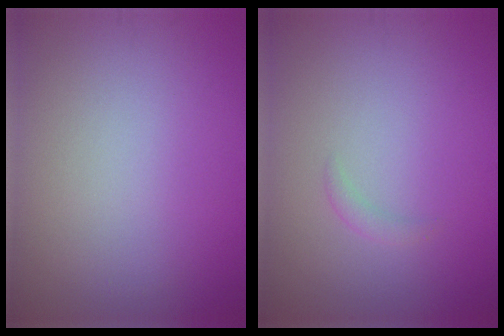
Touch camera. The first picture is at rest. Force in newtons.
{"total": 0.8, "press": 0.8, "slide": 0.0}